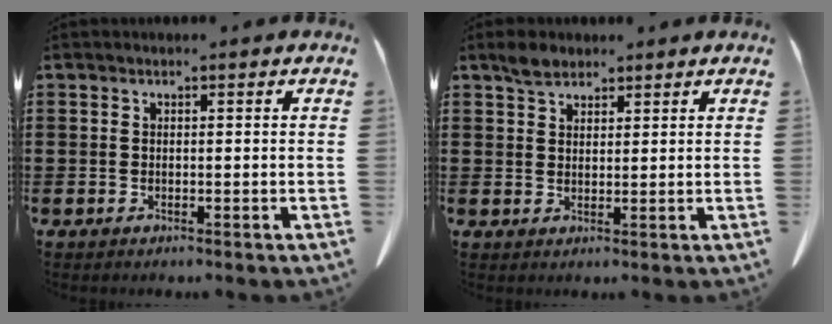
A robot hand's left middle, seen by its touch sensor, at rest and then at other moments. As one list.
[{"total": 2.9, "force": [2.3, 1.4, 1.2], "torque": [-0.021, 0.000, 0.042]}]